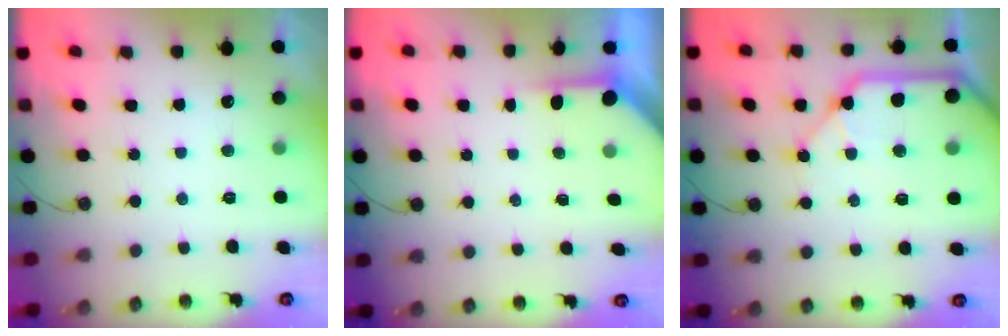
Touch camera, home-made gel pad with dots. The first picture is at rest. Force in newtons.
{"total": 3.5, "press": 3.5, "slide": 0.3}
{"total": 14.5, "press": 14.4, "slide": 2.1}